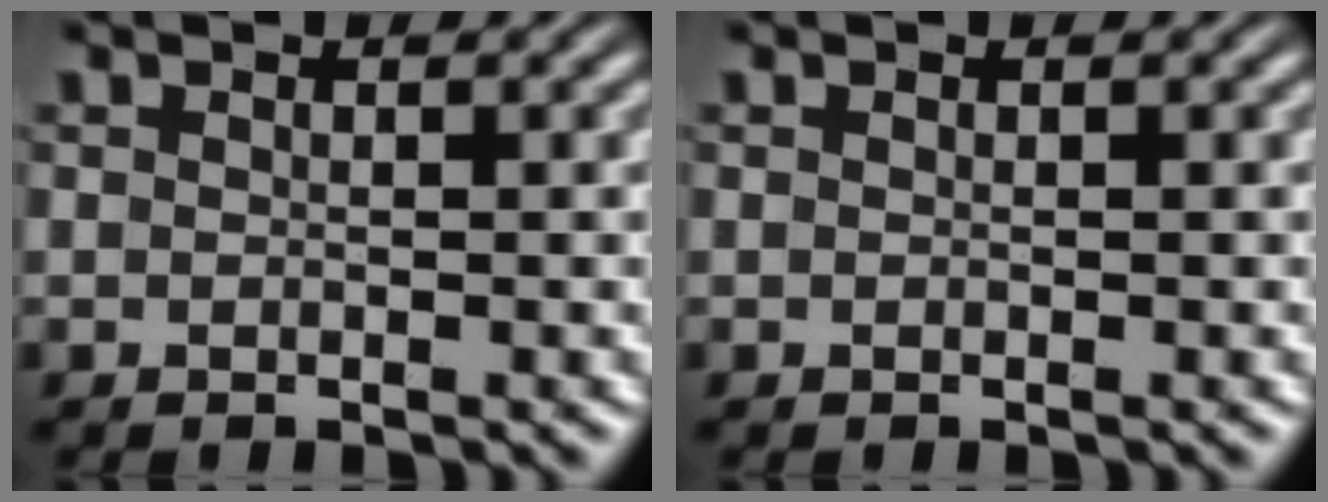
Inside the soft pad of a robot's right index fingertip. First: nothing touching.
{"total": 0.0}